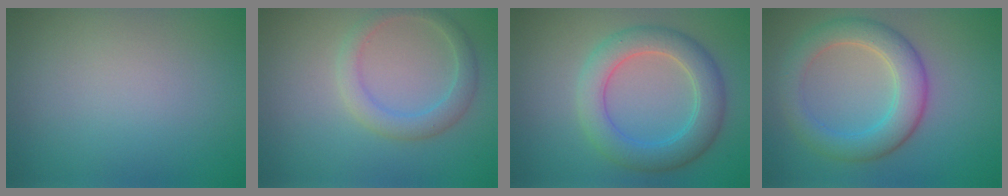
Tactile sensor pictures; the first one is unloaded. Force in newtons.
{"total": 2.7, "press": 2.7, "slide": 0.2}
{"total": 5.3, "press": 5.3, "slide": 0.1}
{"total": 5.2, "press": 5.2, "slide": 0.2}